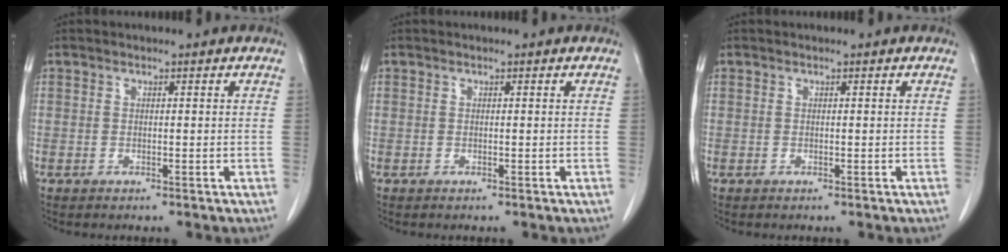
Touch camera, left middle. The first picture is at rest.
{"total": 0.0}
{"total": 0.0}